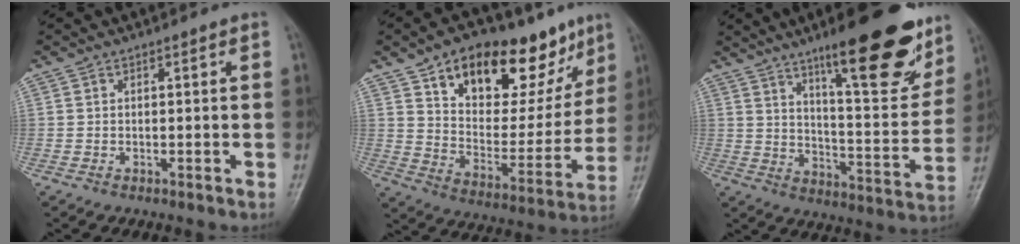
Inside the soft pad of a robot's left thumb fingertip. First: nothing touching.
{"total": 24.5, "force": [14.3, 12.4, 15.6], "torque": [-0.177, -0.037, 0.228]}
{"total": 22.4, "force": [14.1, 5.8, 16.5], "torque": [-0.191, -0.068, 0.212]}